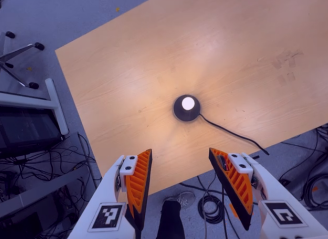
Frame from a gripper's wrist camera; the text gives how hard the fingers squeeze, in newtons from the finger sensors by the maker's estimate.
{"total": 0.0}